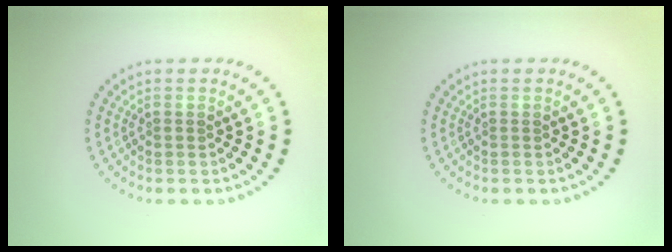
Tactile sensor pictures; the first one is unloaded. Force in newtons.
{"total": 0.0}